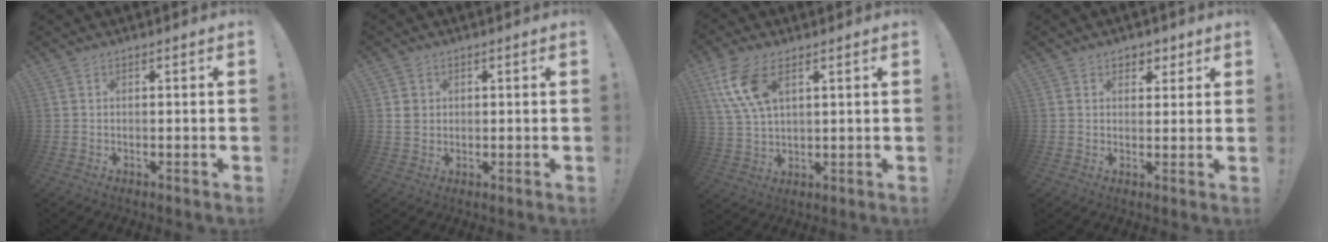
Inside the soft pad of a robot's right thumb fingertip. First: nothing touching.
{"total": 3.3, "force": [1.3, 2.9, 0.9], "torque": [0.003, -0.005, 0.022]}
{"total": 12.1, "force": [5.4, 6.6, 8.5], "torque": [-0.174, -0.007, 0.105]}
{"total": 4.0, "force": [2.1, 3.2, 1.1], "torque": [0.003, -0.010, 0.034]}